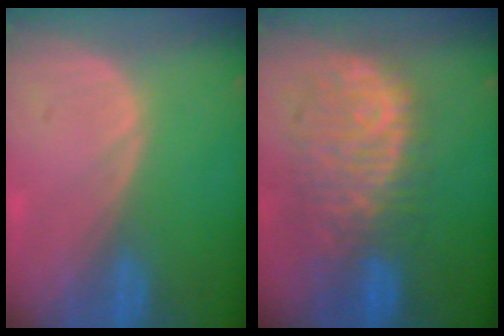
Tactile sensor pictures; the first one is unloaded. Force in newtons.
{"total": 10.9, "press": 9.5, "slide": 5.4}